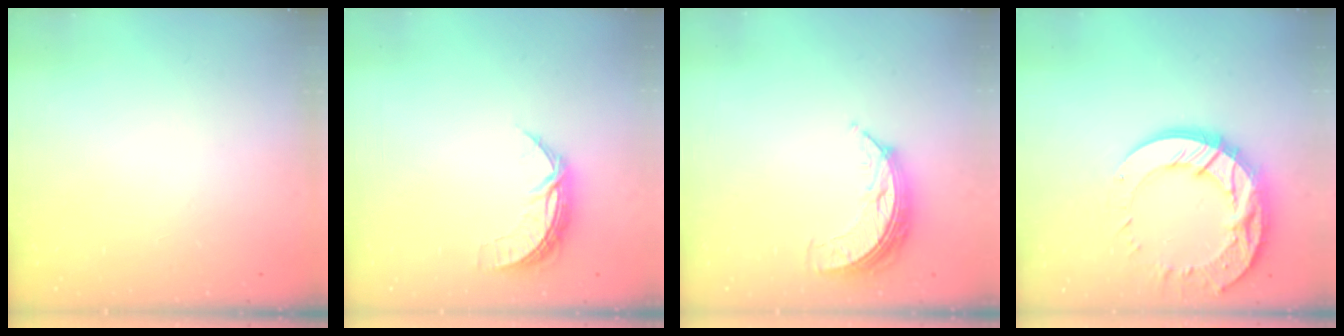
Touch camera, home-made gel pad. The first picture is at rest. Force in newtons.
{"total": 7.2, "press": 7.2, "slide": 0.4}
{"total": 7.5, "press": 7.5, "slide": 0.4}
{"total": 20.2, "press": 20.1, "slide": 1.8}